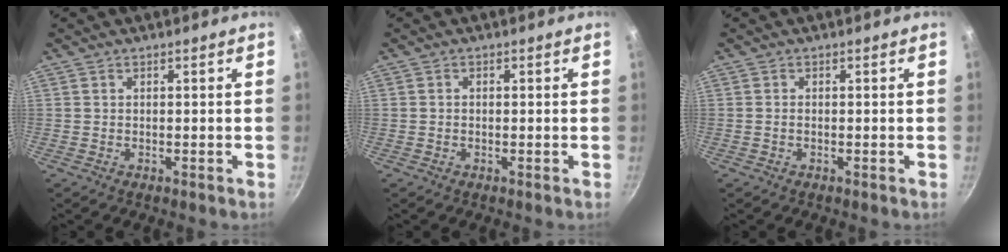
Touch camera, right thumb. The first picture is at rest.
{"total": 0.6, "force": [-0.1, 0.4, 0.3], "torque": [-0.005, 0.004, -0.001]}
{"total": 0.6, "force": [-0.2, 0.3, 0.4], "torque": [-0.008, 0.003, -0.004]}